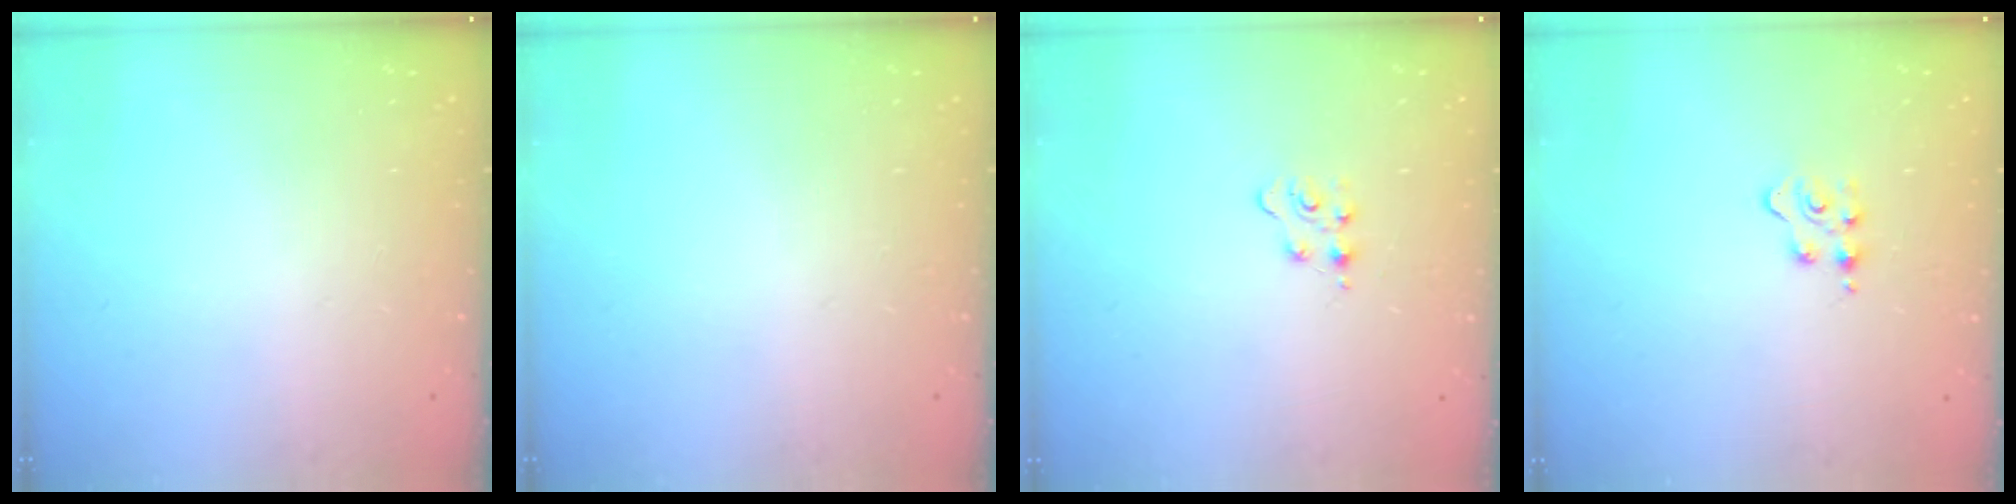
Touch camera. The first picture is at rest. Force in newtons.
{"total": 0.0}
{"total": 3.9, "press": 3.9, "slide": 0.5}
{"total": 2.8, "press": 2.8, "slide": 0.3}